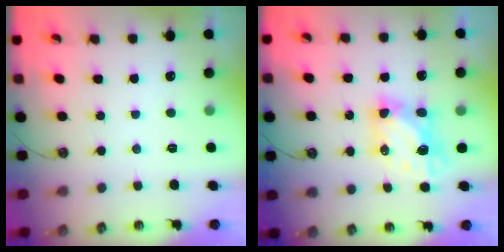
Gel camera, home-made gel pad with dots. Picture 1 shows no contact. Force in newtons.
{"total": 6.4, "press": 6.3, "slide": 0.6}